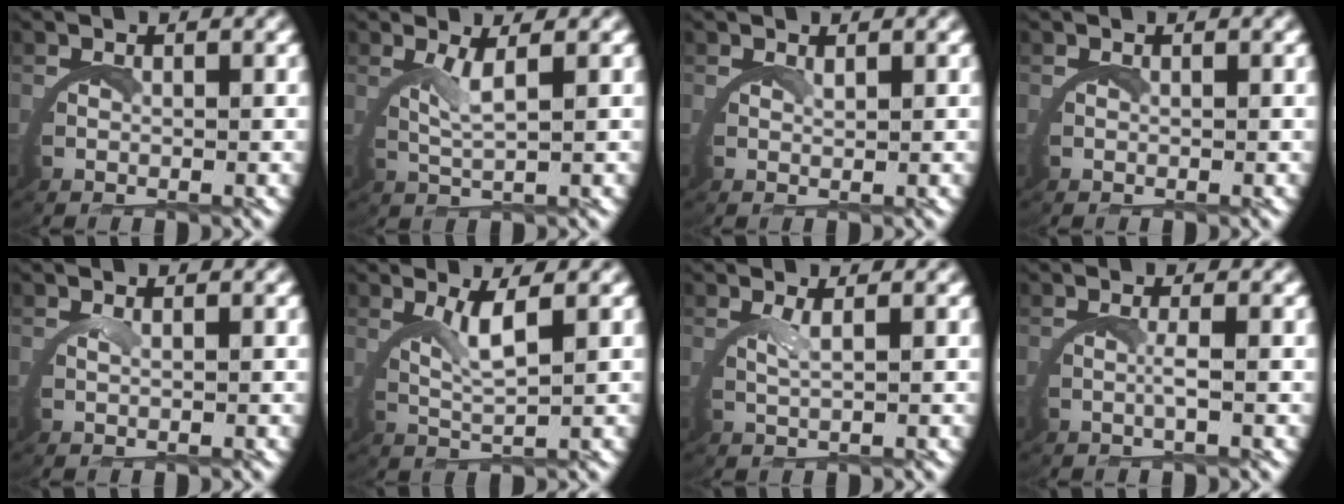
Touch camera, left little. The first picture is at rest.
{"total": 2.3, "force": [1.3, -0.8, 1.7], "torque": [-0.037, -0.008, 0.029]}
{"total": 1.0, "force": [0.9, -0.6, 0.2], "torque": [0.000, -0.002, 0.015]}
{"total": 0.0}
{"total": 0.9, "force": [0.5, -0.8, 0.2], "torque": [-0.002, 0.001, 0.009]}
{"total": 2.8, "force": [1.6, -0.5, 2.2], "torque": [-0.047, -0.008, 0.033]}
{"total": 1.7, "force": [1.0, -1.0, 0.9], "torque": [-0.017, -0.004, 0.021]}
{"total": 1.2, "force": [0.1, -0.6, 1.1], "torque": [-0.027, -0.004, 0.001]}